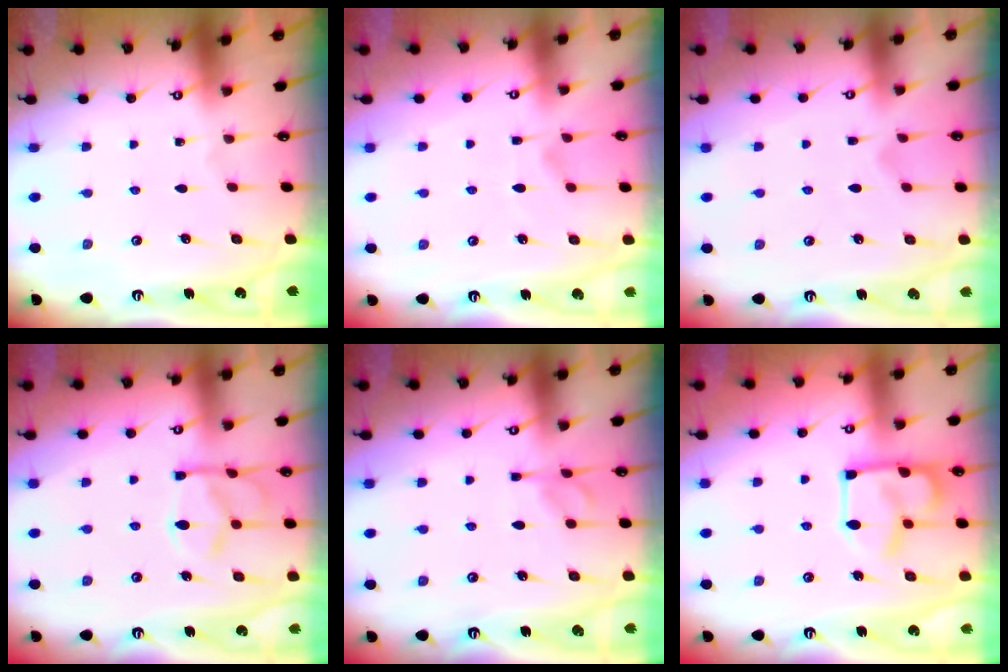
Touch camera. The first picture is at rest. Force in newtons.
{"total": 1.3, "press": 0.1, "slide": 1.3}
{"total": 2.3, "press": 2.1, "slide": 1.0}
{"total": 12.6, "press": 12.5, "slide": 1.3}
{"total": 5.7, "press": 5.7, "slide": 0.5}
{"total": 14.4, "press": 14.4, "slide": 1.0}